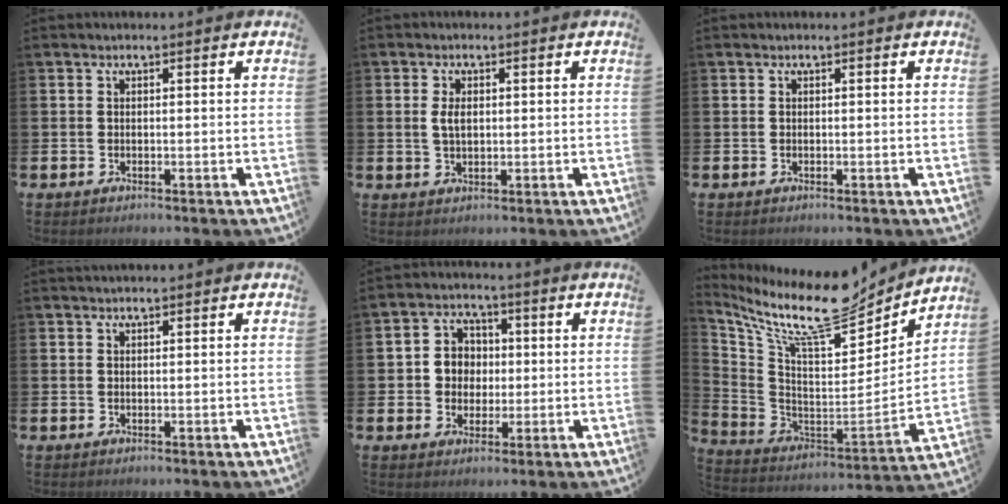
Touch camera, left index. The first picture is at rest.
{"total": 2.5, "force": [0.8, 1.3, 2.0], "torque": [-0.031, 0.002, 0.010]}
{"total": 0.0}
{"total": 0.8, "force": [0.8, 0.1, 0.2], "torque": [0.005, -0.002, 0.012]}
{"total": 4.5, "force": [0.9, 4.2, 1.1], "torque": [-0.036, 0.008, 0.011]}
{"total": 14.6, "force": [11.8, 3.4, 7.9], "torque": [-0.161, -0.084, 0.196]}